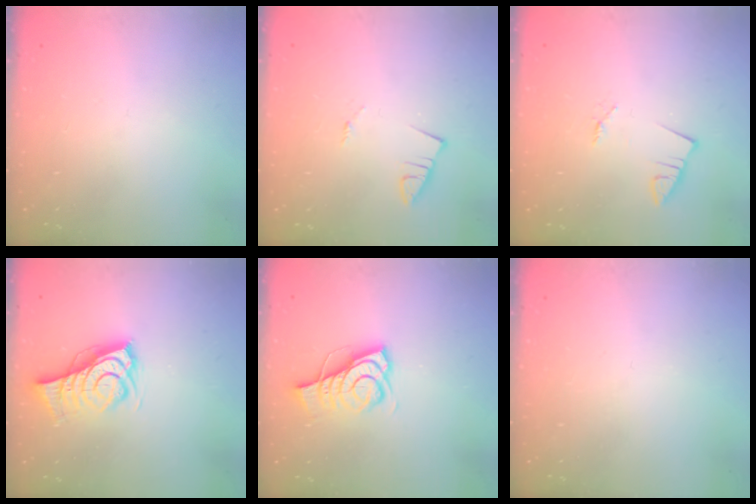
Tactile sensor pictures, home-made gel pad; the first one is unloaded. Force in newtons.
{"total": 1.0, "press": 1.0, "slide": 0.1}
{"total": 1.4, "press": 1.4, "slide": 0.1}
{"total": 9.2, "press": 8.9, "slide": 2.5}
{"total": 10.2, "press": 9.7, "slide": 3.4}
{"total": 0.0}